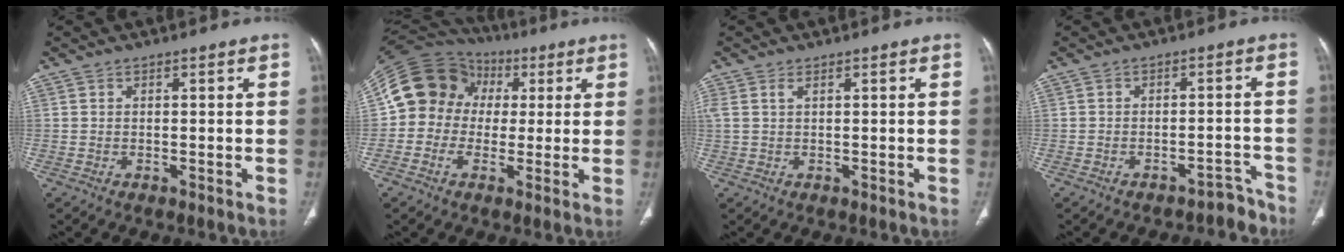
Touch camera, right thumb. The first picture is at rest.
{"total": 14.8, "force": [2.0, 12.9, 7.0], "torque": [-0.115, 0.033, 0.027]}
{"total": 1.7, "force": [0.8, 0.7, 1.4], "torque": [-0.042, 0.014, 0.024]}
{"total": 4.6, "force": [-4.1, 2.0, 0.0], "torque": [0.018, 0.061, -0.051]}